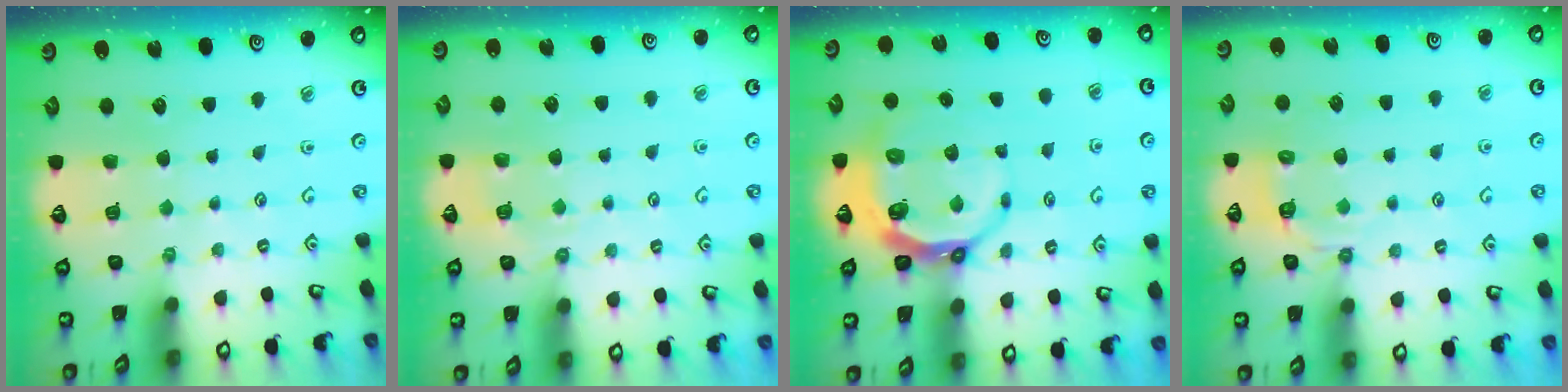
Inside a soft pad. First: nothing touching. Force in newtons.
{"total": 4.1, "press": 3.9, "slide": 1.2}
{"total": 7.7, "press": 6.8, "slide": 3.6}
{"total": 4.4, "press": 4.0, "slide": 1.9}